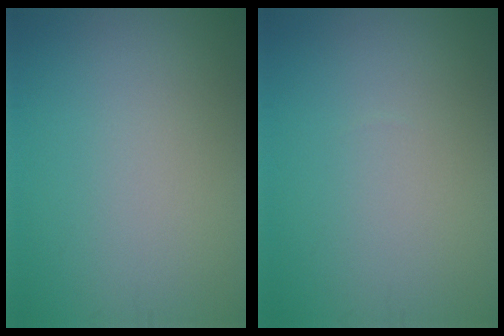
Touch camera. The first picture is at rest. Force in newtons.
{"total": 0.0}